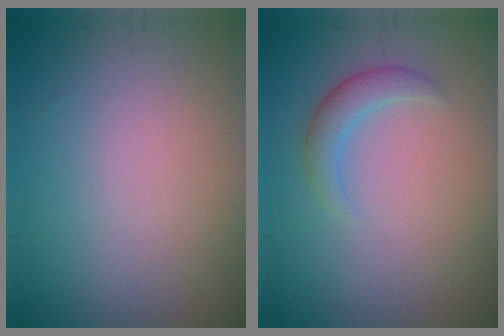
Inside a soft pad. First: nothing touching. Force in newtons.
{"total": 1.9, "press": 1.9, "slide": 0.1}